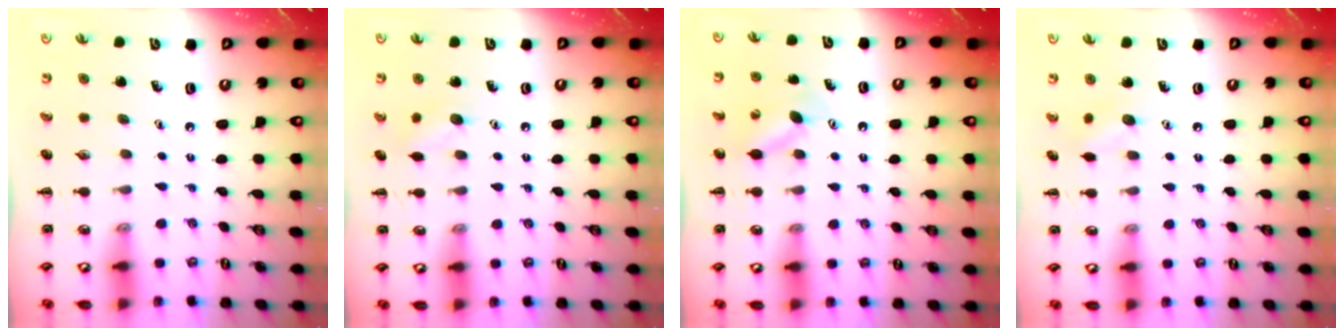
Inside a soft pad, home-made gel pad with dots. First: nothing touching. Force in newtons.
{"total": 6.1, "press": 6.1, "slide": 0.9}
{"total": 7.8, "press": 7.7, "slide": 1.5}
{"total": 6.2, "press": 6.1, "slide": 1.3}